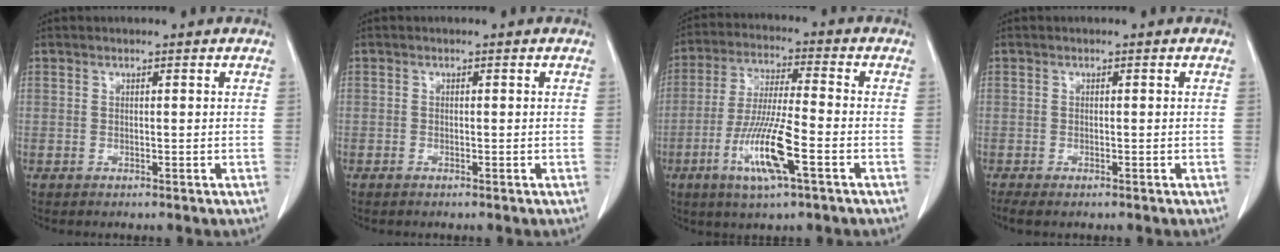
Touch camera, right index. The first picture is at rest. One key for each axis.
{"total": 1.1, "fx": -0.6, "fy": 0.7, "fz": 0.7, "tx": -0.016, "ty": 0.000, "tz": -0.007}
{"total": 12.5, "fx": -4.9, "fy": 1.3, "fz": 11.4, "tx": -0.229, "ty": -0.016, "tz": -0.090}
{"total": 3.4, "fx": -2.0, "fy": 1.4, "fz": 2.3, "tx": -0.054, "ty": -0.003, "tz": -0.032}